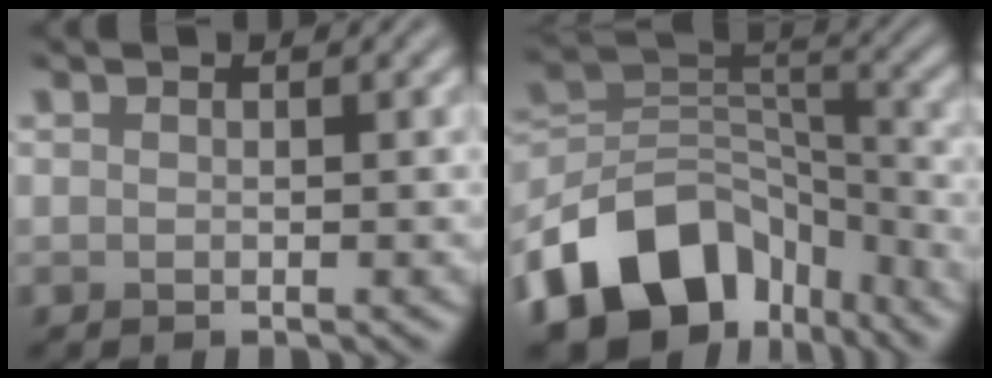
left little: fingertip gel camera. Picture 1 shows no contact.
{"total": 13.4, "force": [-8.0, 8.7, 6.3], "torque": [-0.120, 0.004, -0.148]}